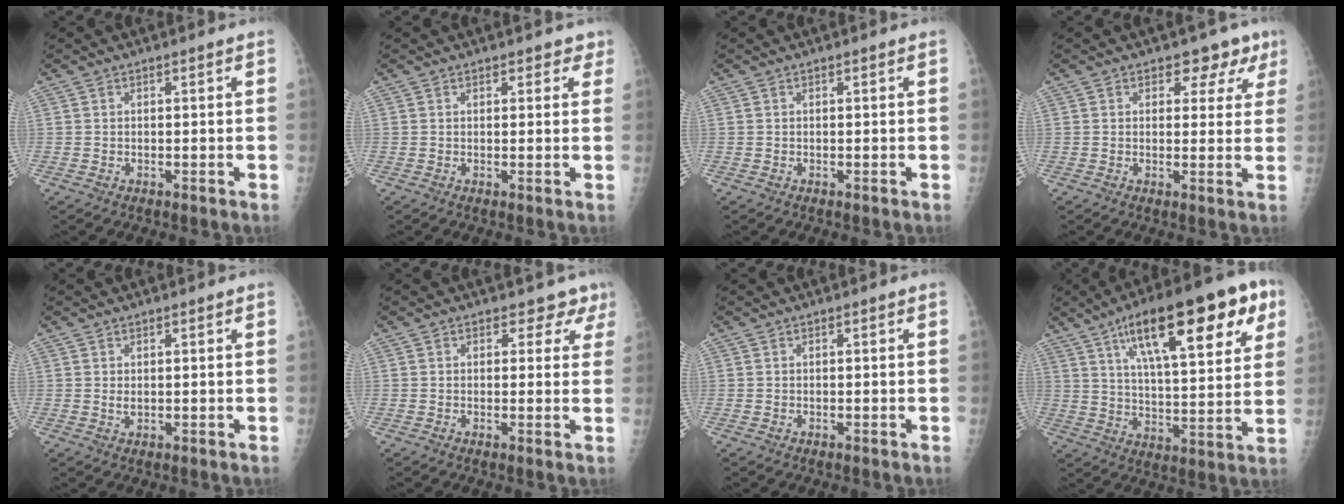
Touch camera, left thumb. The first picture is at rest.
{"total": 2.2, "force": [1.5, 1.4, 0.7], "torque": [0.019, -0.004, 0.011]}
{"total": 0.0}
{"total": 5.7, "force": [3.4, 3.8, 2.5], "torque": [0.007, -0.012, 0.035]}
{"total": 1.4, "force": [0.6, 0.8, 1.1], "torque": [-0.017, -0.005, 0.013]}
{"total": 3.5, "force": [2.5, 2.3, 0.4], "torque": [0.025, -0.014, 0.012]}
{"total": 0.0}
{"total": 26.0, "force": [12.4, 8.5, 21.2], "torque": [-0.293, -0.009, 0.191]}